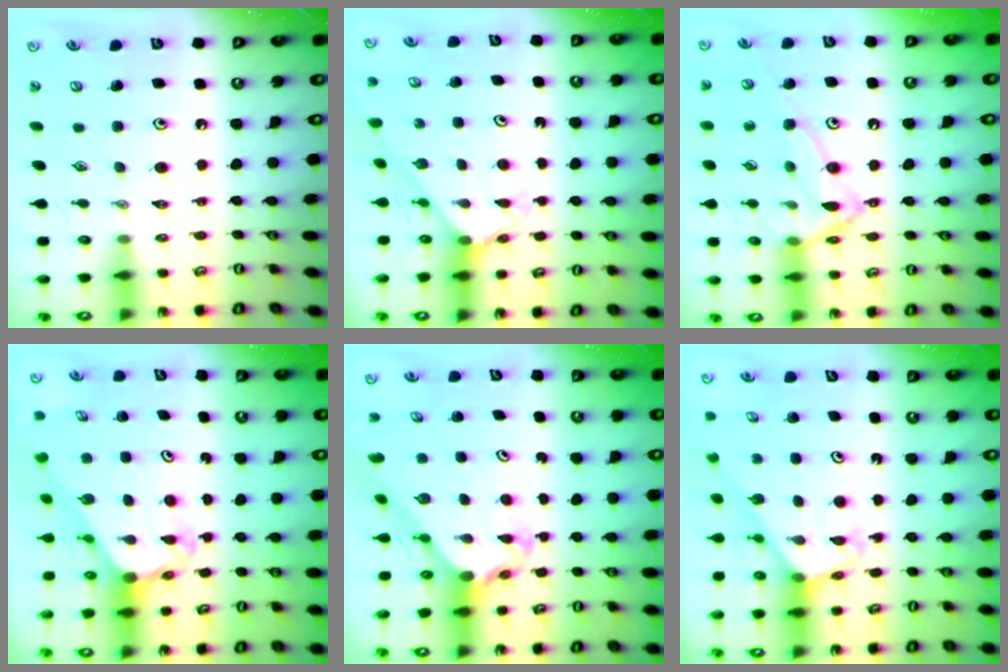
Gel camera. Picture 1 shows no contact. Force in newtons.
{"total": 1.9, "press": 1.9, "slide": 0.2}
{"total": 15.8, "press": 15.7, "slide": 1.1}
{"total": 4.0, "press": 4.0, "slide": 0.3}
{"total": 2.8, "press": 2.7, "slide": 0.2}
{"total": 3.0, "press": 3.0, "slide": 0.2}